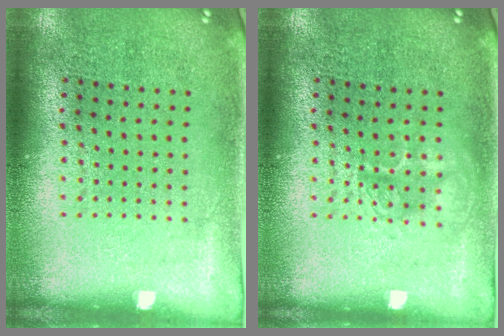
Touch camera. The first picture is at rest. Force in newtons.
{"total": 1.7, "press": 1.6, "slide": 0.3}